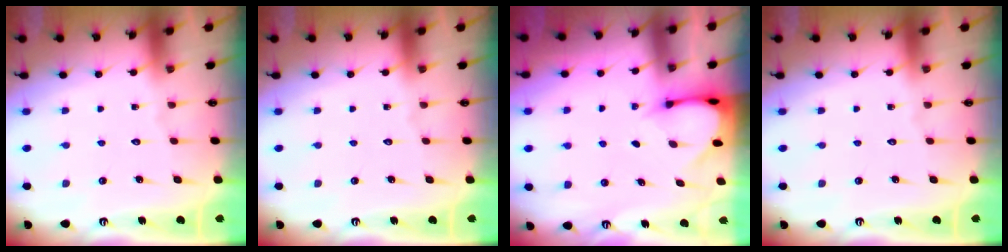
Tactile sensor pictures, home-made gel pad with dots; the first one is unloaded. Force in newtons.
{"total": 0.0}
{"total": 3.1, "press": 3.1, "slide": 0.2}
{"total": 0.0}